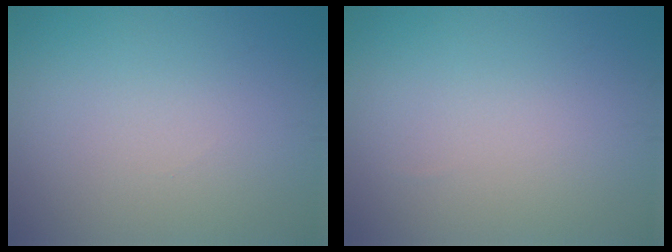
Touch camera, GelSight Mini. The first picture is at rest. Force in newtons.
{"total": 0.0}